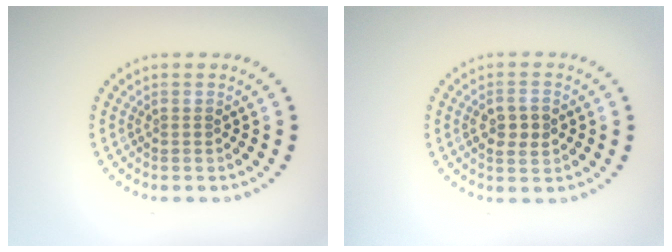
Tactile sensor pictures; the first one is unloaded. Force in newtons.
{"total": 2.7, "press": 2.7, "slide": 0.3}